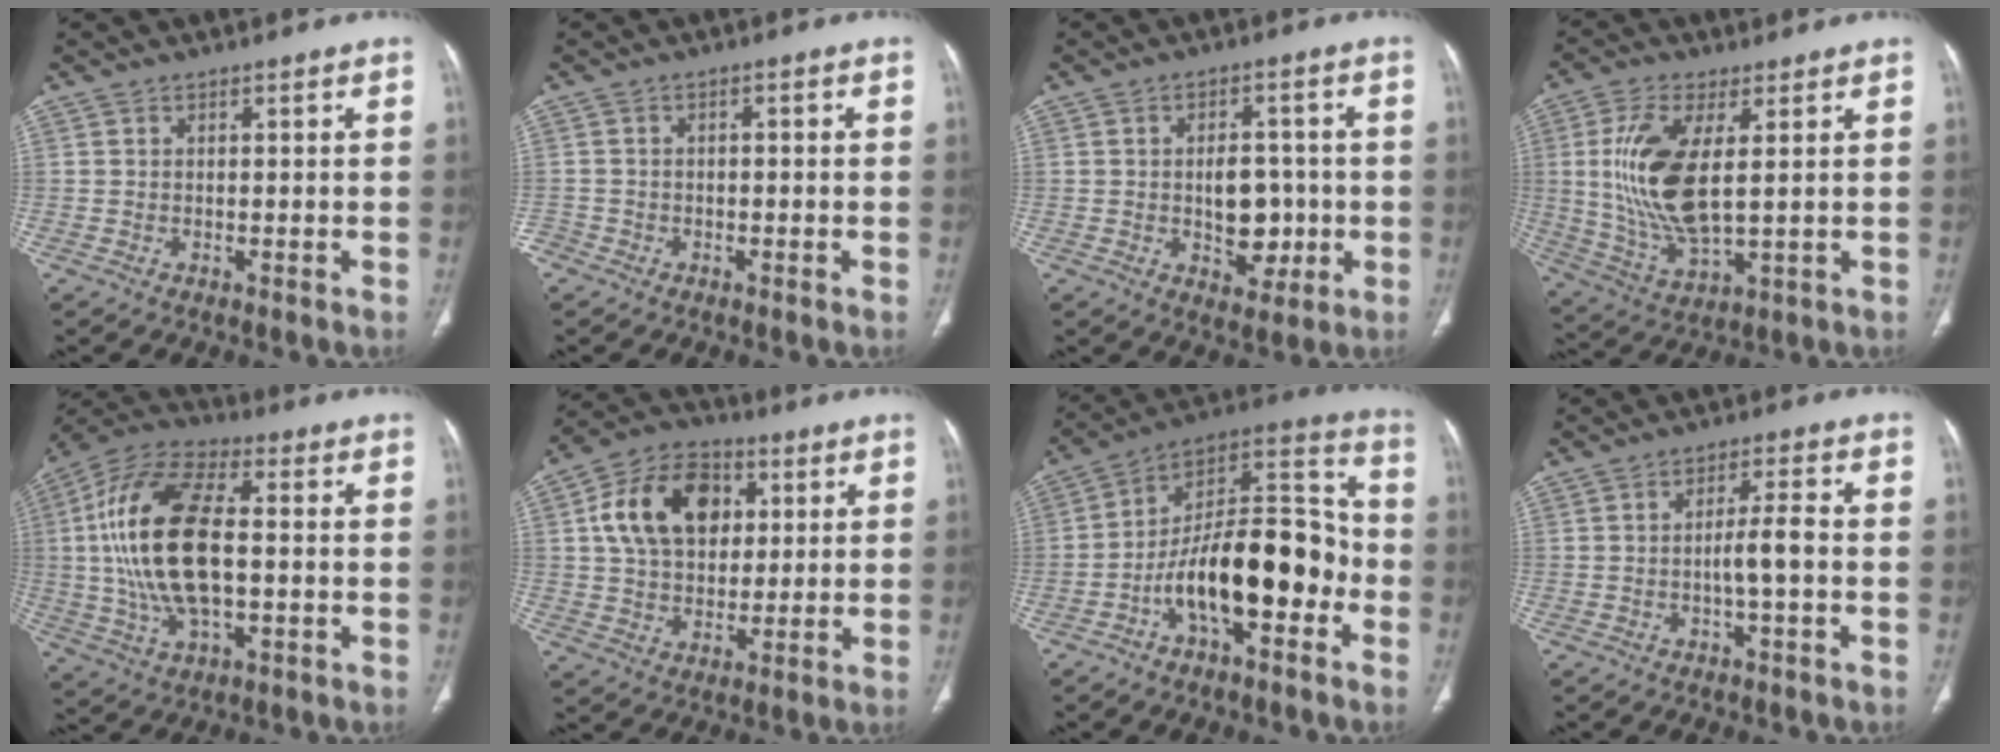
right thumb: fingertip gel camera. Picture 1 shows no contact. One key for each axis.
{"total": 2.7, "fx": -1.7, "fy": 2.0, "fz": 0.8, "tx": -0.009, "ty": 0.014, "tz": -0.031}
{"total": 8.7, "fx": -1.0, "fy": 5.6, "fz": 6.5, "tx": -0.060, "ty": 0.009, "tz": -0.004}
{"total": 14.7, "fx": 2.2, "fy": 6.1, "fz": 13.2, "tx": -0.284, "ty": -0.019, "tz": 0.053}
{"total": 21.5, "fx": 0.4, "fy": 10.4, "fz": 18.8, "tx": -0.385, "ty": 0.015, "tz": 0.006}
{"total": 16.2, "fx": 4.1, "fy": 11.6, "fz": 10.5, "tx": -0.157, "ty": 0.007, "tz": 0.068}
{"total": 21.3, "fx": -6.4, "fy": 9.7, "fz": 17.9, "tx": -0.261, "ty": 0.073, "tz": -0.104}
{"total": 4.8, "fx": -1.0, "fy": 0.6, "fz": 4.6, "tx": -0.092, "ty": 0.014, "tz": -0.018}